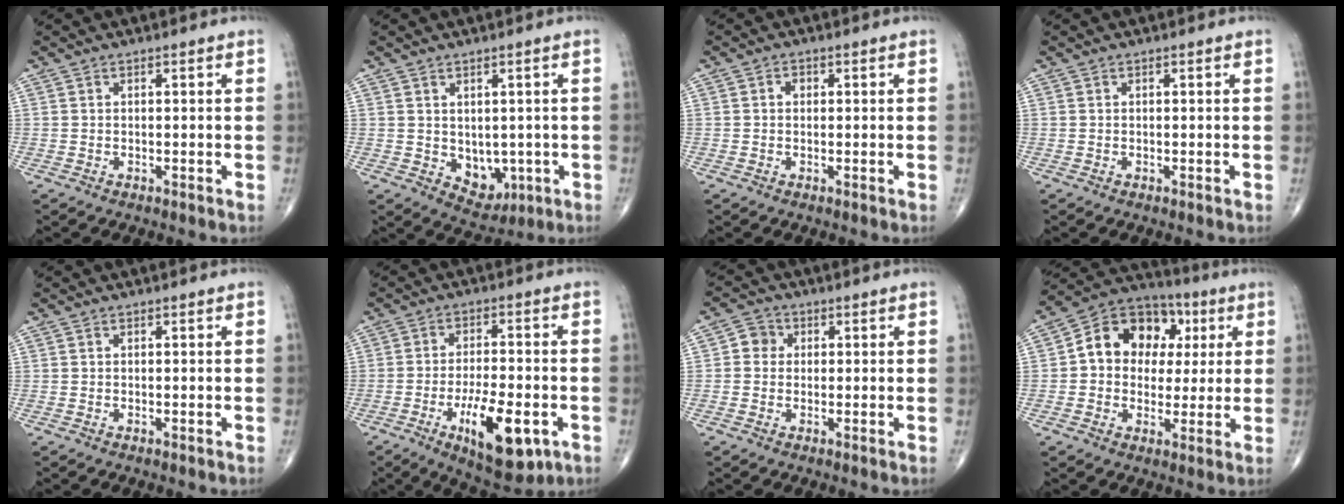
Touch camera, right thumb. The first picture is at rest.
{"total": 6.0, "force": [-0.6, 4.5, 3.9], "torque": [-0.027, -0.011, 0.012]}
{"total": 1.3, "force": [0.2, 1.1, 0.7], "torque": [-0.005, 0.003, -0.001]}
{"total": 0.0}
{"total": 0.0}
{"total": 13.8, "force": [-5.2, 5.2, 11.7], "torque": [-0.176, 0.007, -0.073]}
{"total": 3.6, "force": [0.4, 3.3, 1.2], "torque": [0.001, 0.006, -0.001]}
{"total": 14.7, "force": [2.6, 11.7, 8.5], "torque": [-0.088, 0.020, 0.033]}